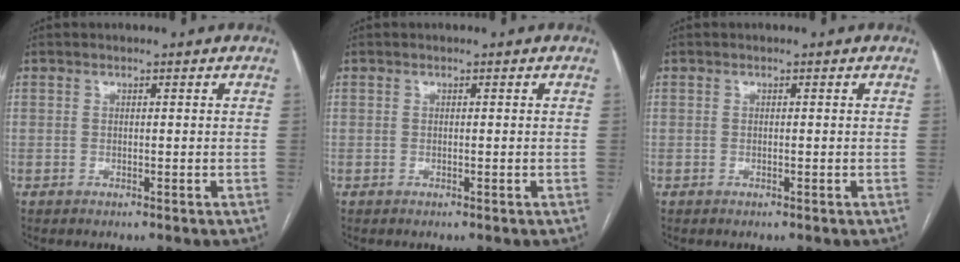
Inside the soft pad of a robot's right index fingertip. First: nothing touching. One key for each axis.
{"total": 0.0}
{"total": 0.0}